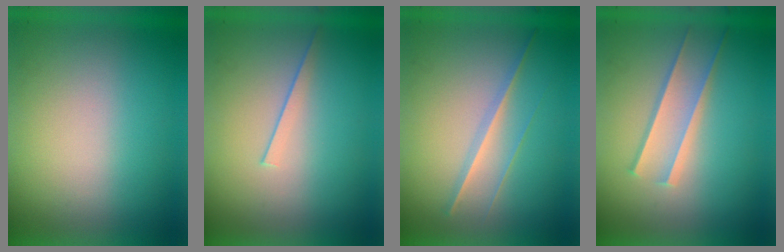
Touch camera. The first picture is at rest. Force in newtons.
{"total": 1.1}
{"total": 1.3}
{"total": 1.6}